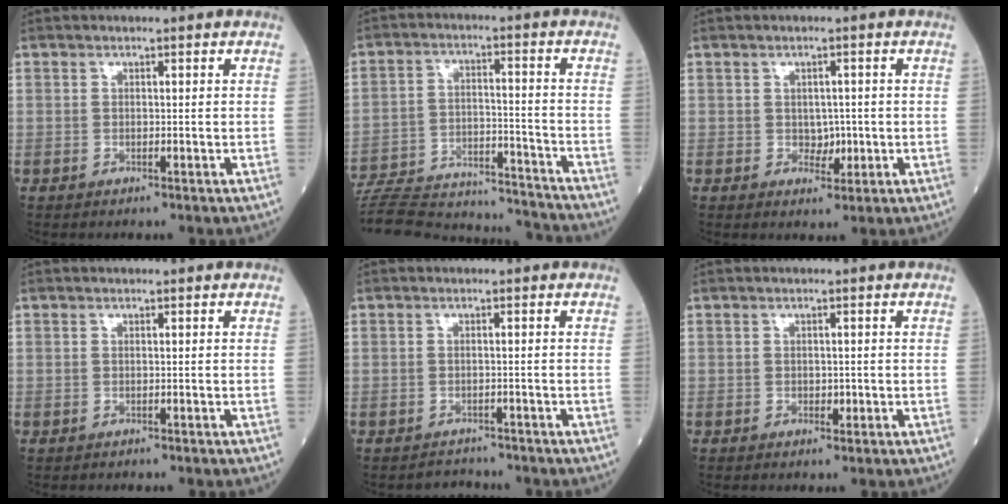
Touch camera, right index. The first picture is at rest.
{"total": 22.2, "force": [-21.2, 3.3, 5.6], "torque": [-0.126, -0.004, -0.310]}
{"total": 2.5, "force": [-0.1, 1.8, 1.7], "torque": [-0.018, 0.003, 0.005]}
{"total": 0.0}
{"total": 1.9, "force": [-1.8, 0.3, -0.5], "torque": [0.012, -0.007, -0.025]}
{"total": 1.1, "force": [-0.2, 0.8, 0.7], "torque": [-0.009, 0.002, 0.002]}